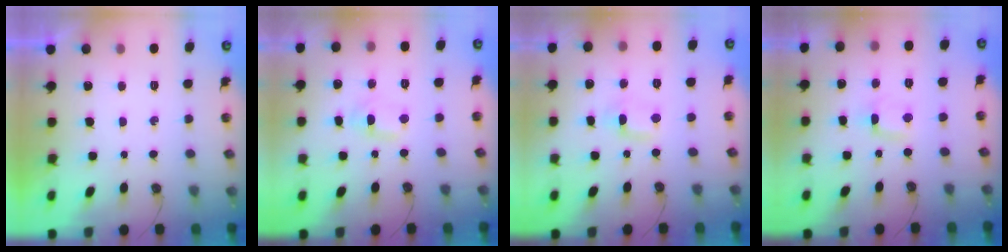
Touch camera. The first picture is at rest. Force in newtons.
{"total": 1.5, "press": 1.3, "slide": 0.7}
{"total": 1.1, "press": 0.8, "slide": 0.6}
{"total": 0.5, "press": 0.2, "slide": 0.5}